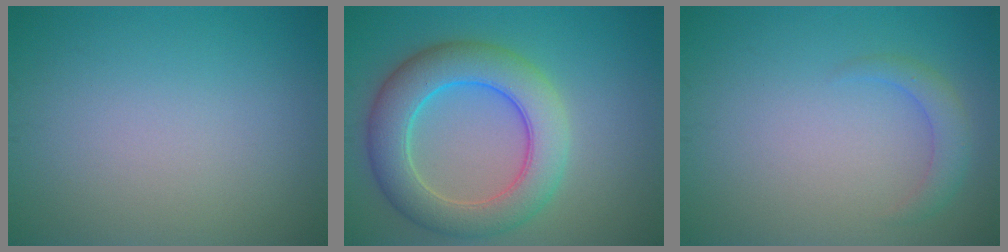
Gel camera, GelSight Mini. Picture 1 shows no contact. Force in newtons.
{"total": 7.7, "press": 7.7, "slide": 0.2}
{"total": 1.9, "press": 1.9, "slide": 0.0}